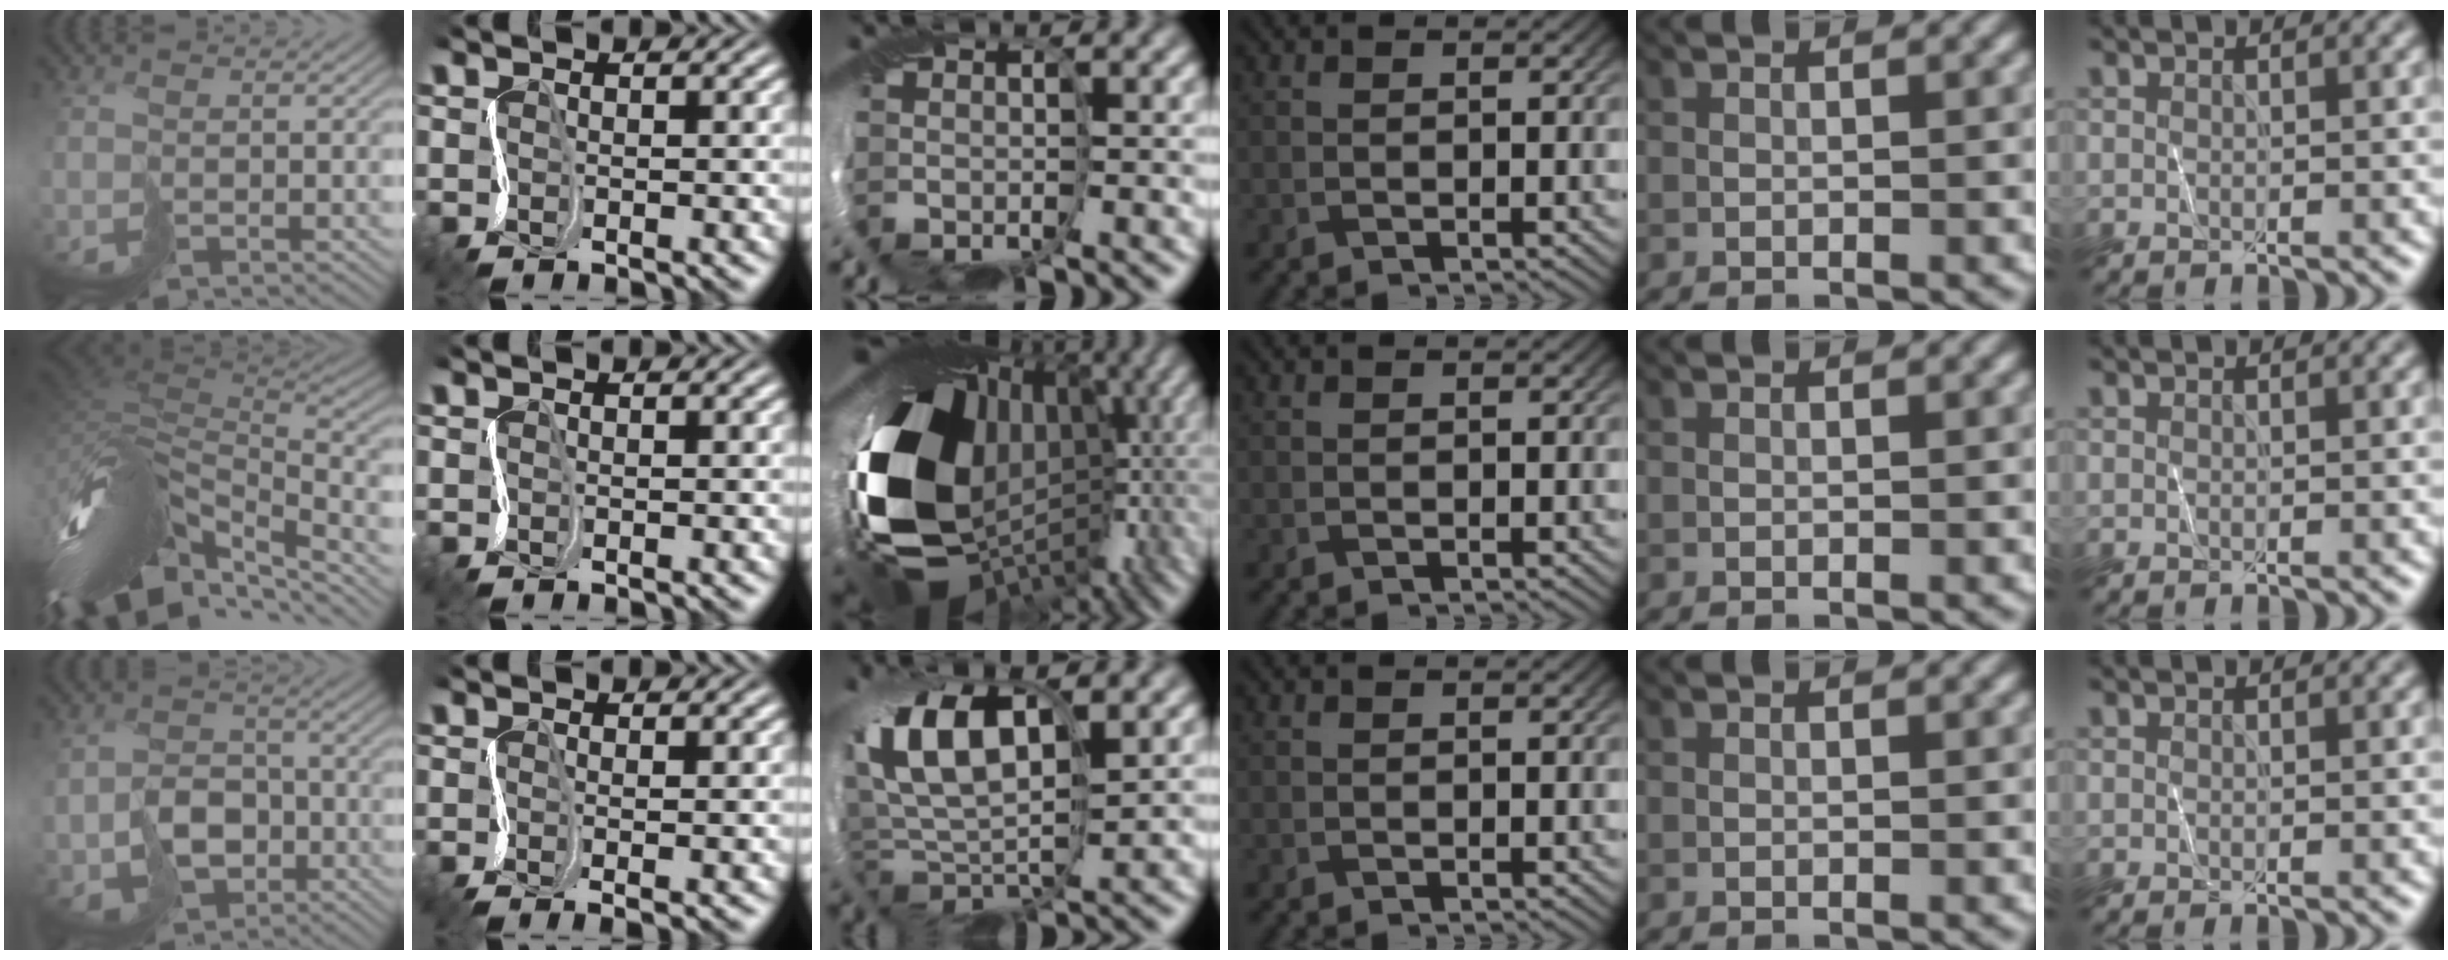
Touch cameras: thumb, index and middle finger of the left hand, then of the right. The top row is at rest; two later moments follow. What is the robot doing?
{"motion": "cut", "object": "bubble wrap"}